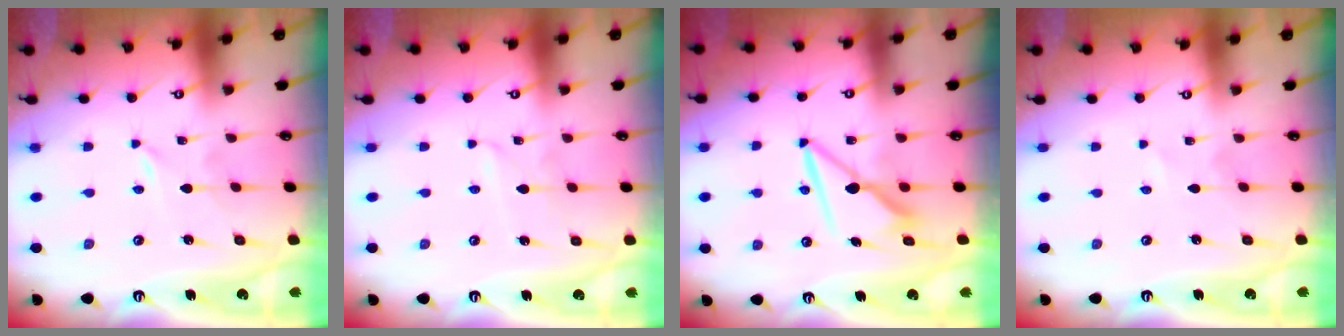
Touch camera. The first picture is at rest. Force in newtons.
{"total": 2.1, "press": 2.1, "slide": 0.3}
{"total": 7.5, "press": 7.5, "slide": 0.4}
{"total": 0.0}